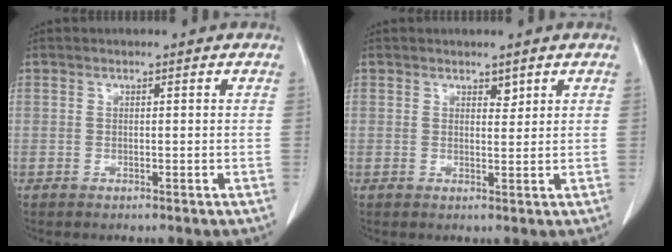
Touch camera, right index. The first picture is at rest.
{"total": 1.6, "force": [1.2, 0.7, 0.7], "torque": [-0.007, -0.004, 0.020]}